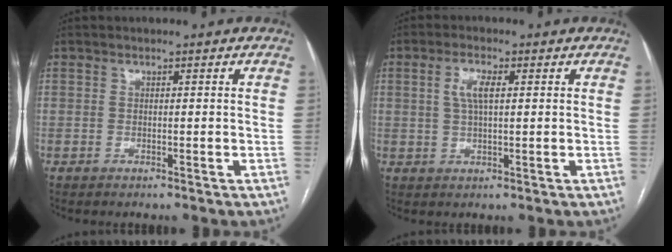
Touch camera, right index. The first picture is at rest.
{"total": 3.8, "force": [1.0, 1.1, 3.5], "torque": [-0.074, 0.006, 0.020]}